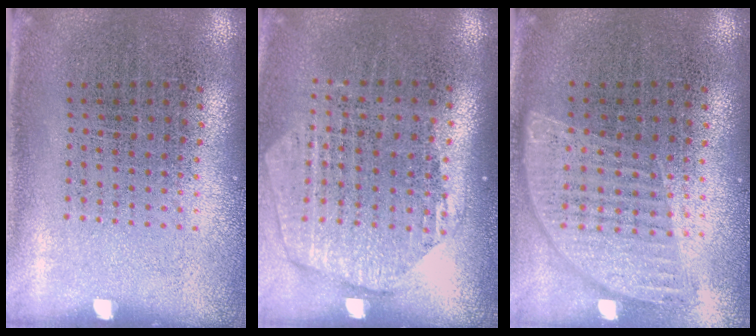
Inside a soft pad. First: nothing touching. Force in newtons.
{"total": 1.7, "press": 1.5, "slide": 0.8}
{"total": 0.9, "press": 0.9, "slide": 0.2}